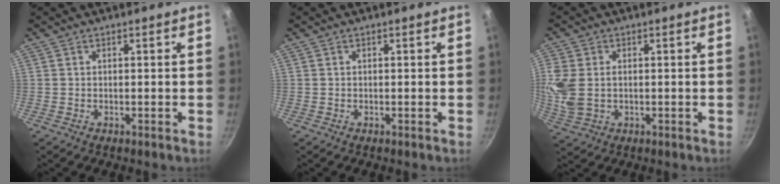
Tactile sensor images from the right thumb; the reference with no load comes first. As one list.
[{"total": 0.0}, {"total": 8.0, "force": [0.2, 5.6, 5.7], "torque": [-0.131, -0.002, 0.006]}]